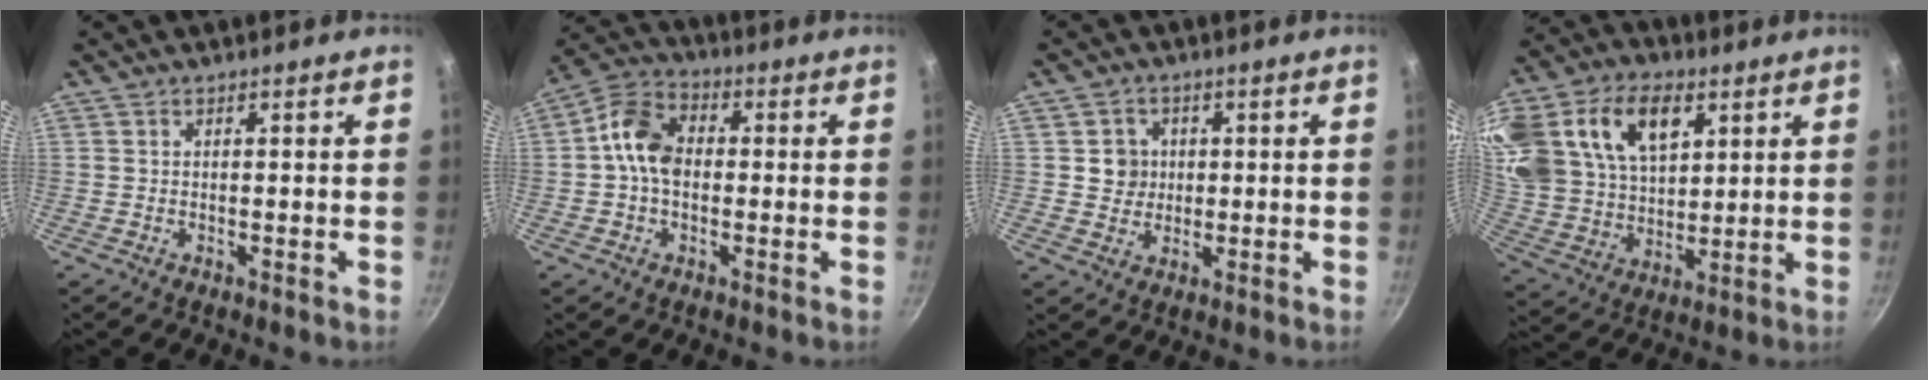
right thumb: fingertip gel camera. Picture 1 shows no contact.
{"total": 9.1, "force": [-0.1, 6.6, 6.2], "torque": [-0.092, 0.025, -0.020]}
{"total": 4.5, "force": [0.7, 4.3, 1.2], "torque": [0.009, 0.003, 0.008]}
{"total": 27.9, "force": [11.1, 18.4, 17.8], "torque": [-0.388, 0.034, 0.207]}